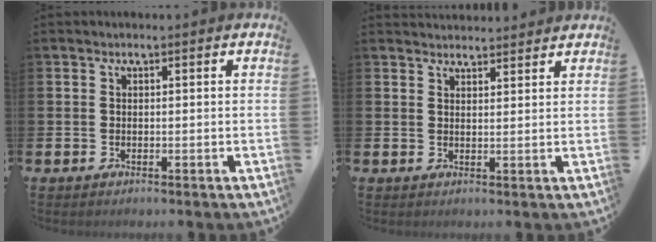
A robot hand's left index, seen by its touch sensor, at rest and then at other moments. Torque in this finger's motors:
{"motor_torque": [0.36, -0.43, 0.04, 0.04]}